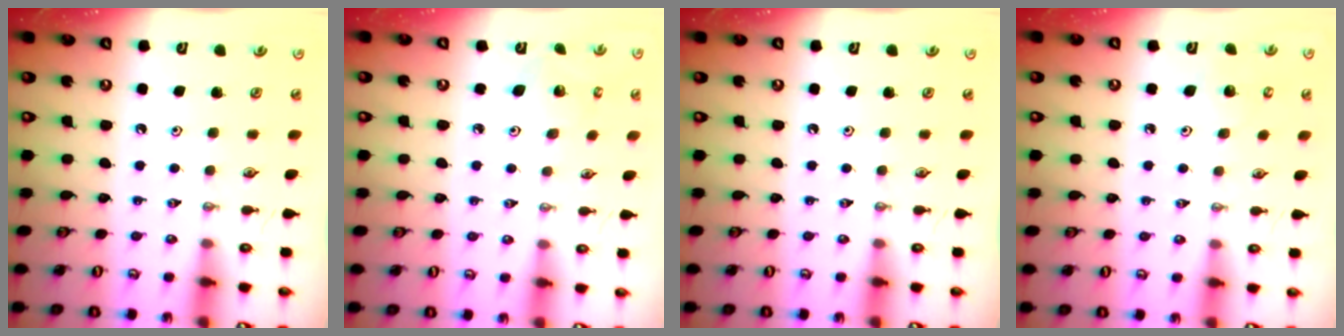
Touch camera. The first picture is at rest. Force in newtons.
{"total": 2.9, "press": 2.9, "slide": 0.3}
{"total": 0.0}
{"total": 5.3, "press": 5.3, "slide": 0.5}